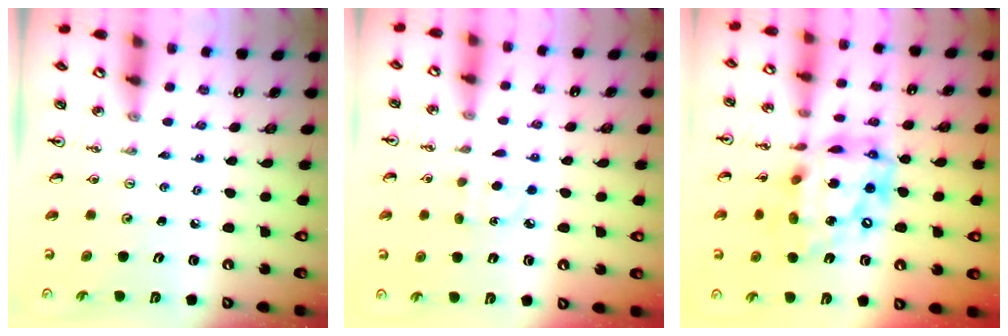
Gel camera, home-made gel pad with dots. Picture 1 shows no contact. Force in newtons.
{"total": 5.9, "press": 5.8, "slide": 0.7}
{"total": 20.2, "press": 20.1, "slide": 1.8}